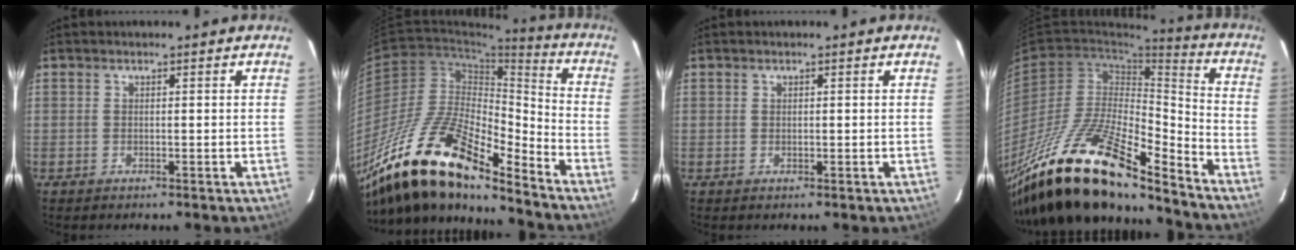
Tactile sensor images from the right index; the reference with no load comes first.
{"total": 23.0, "force": [-17.6, 6.0, 13.5], "torque": [-0.243, -0.016, -0.330]}
{"total": 0.0}
{"total": 25.9, "force": [-19.5, 6.7, 15.7], "torque": [-0.287, -0.032, -0.348]}